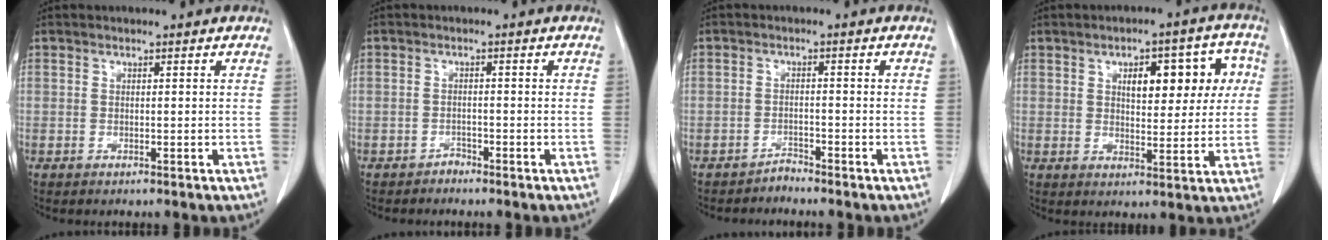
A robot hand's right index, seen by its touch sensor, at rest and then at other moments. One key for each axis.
{"total": 1.2, "fx": -1.1, "fy": 0.6, "fz": -0.1, "tx": 0.006, "ty": 0.003, "tz": -0.022}
{"total": 1.6, "fx": -1.5, "fy": 0.2, "fz": -0.4, "tx": 0.015, "ty": -0.001, "tz": -0.026}
{"total": 10.3, "fx": 2.9, "fy": 4.3, "fz": 8.9, "tx": -0.107, "ty": 0.029, "tz": 0.041}